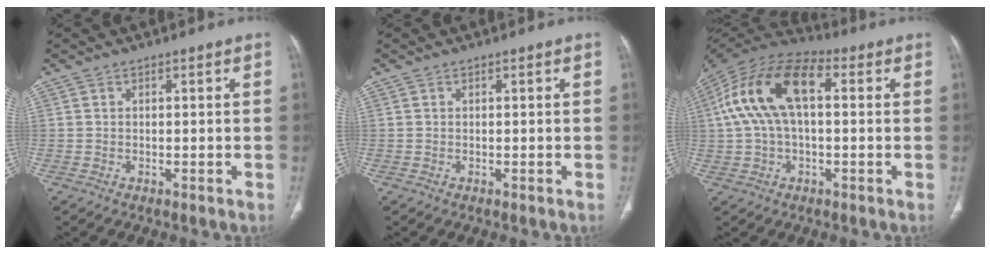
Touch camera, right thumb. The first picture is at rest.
{"total": 0.0}
{"total": 16.4, "force": [2.7, 8.6, 13.7], "torque": [-0.267, 0.044, 0.042]}